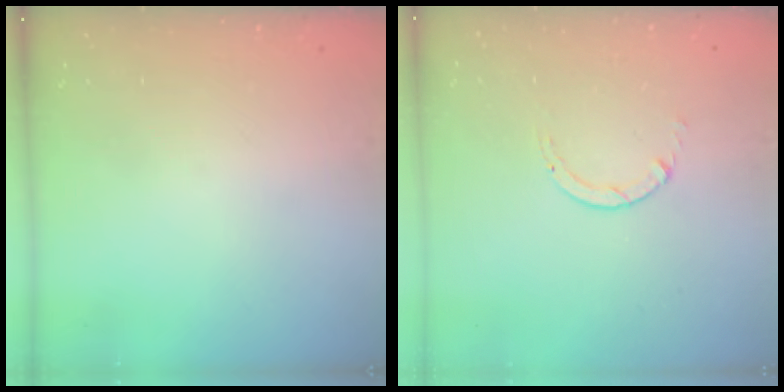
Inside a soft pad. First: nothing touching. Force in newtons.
{"total": 0.6, "press": 0.5, "slide": 0.1}